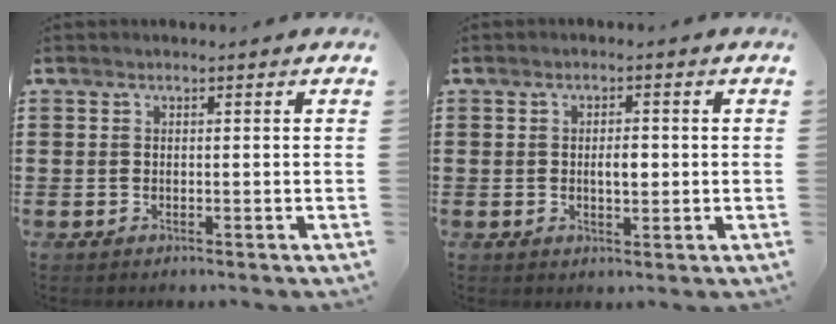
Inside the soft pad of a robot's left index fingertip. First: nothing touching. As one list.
[{"total": 2.8, "force": [0.0, 1.2, 2.5], "torque": [-0.041, 0.000, -0.003]}]